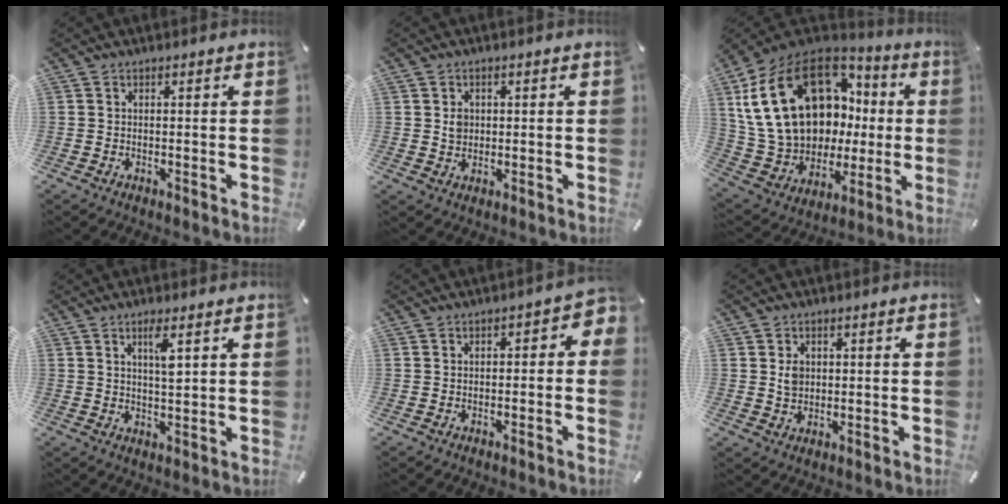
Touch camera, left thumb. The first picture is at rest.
{"total": 2.6, "force": [0.5, 2.4, 0.8], "torque": [-0.004, -0.001, 0.004]}
{"total": 26.3, "force": [7.6, 18.6, 16.9], "torque": [-0.349, -0.037, 0.166]}
{"total": 4.7, "force": [2.3, 0.9, 4.0], "torque": [-0.070, -0.005, 0.034]}
{"total": 3.1, "force": [-1.4, 1.9, 2.0], "torque": [-0.030, 0.012, -0.028]}
{"total": 3.0, "force": [0.7, 2.6, 1.2], "torque": [-0.011, -0.002, 0.009]}